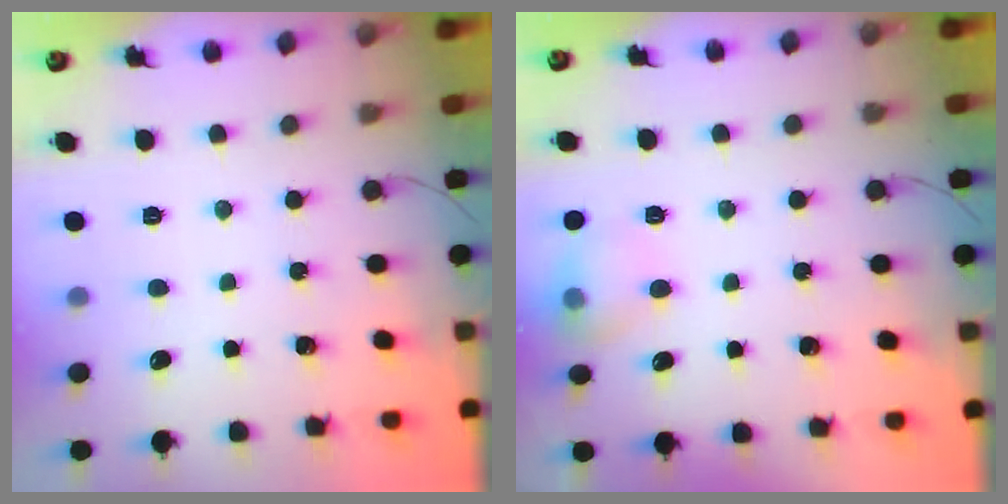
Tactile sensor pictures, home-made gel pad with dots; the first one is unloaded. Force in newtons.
{"total": 9.6, "press": 9.5, "slide": 1.3}